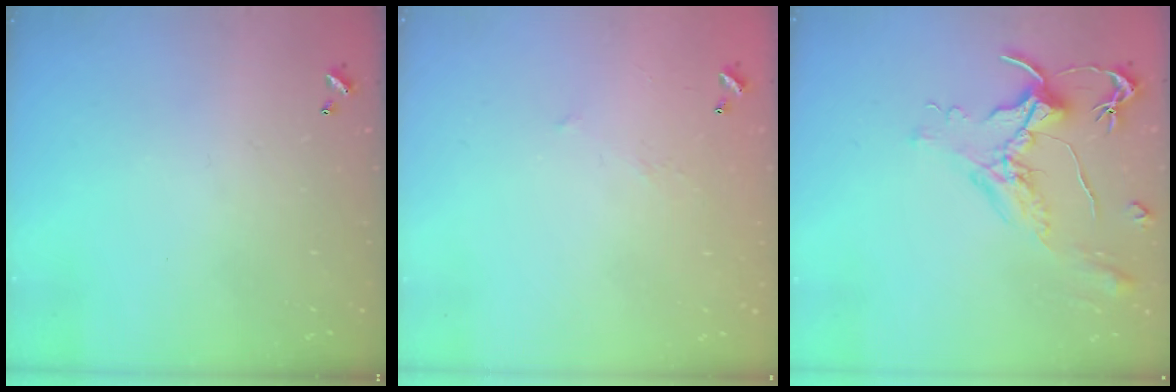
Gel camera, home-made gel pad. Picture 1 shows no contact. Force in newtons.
{"total": 5.7, "press": 5.6, "slide": 0.9}
{"total": 1.6, "press": 1.5, "slide": 0.7}